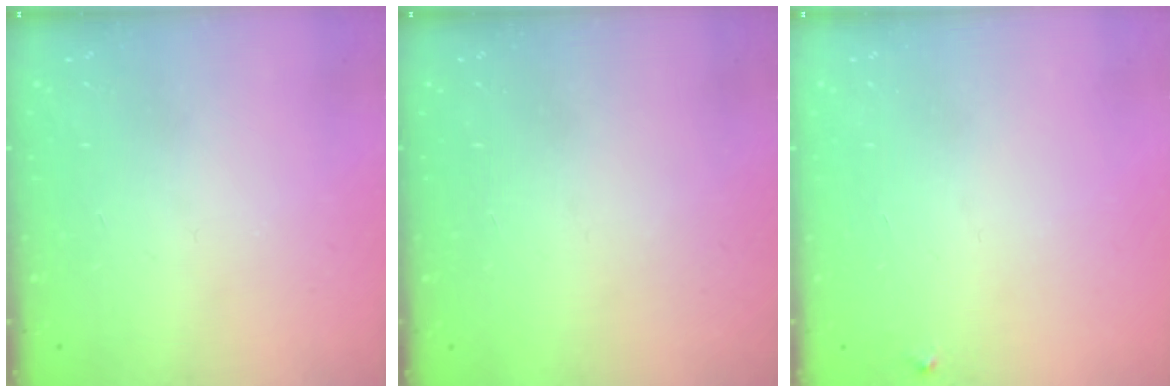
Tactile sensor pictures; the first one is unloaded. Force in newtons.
{"total": 1.5, "press": 1.5, "slide": 0.1}
{"total": 2.3, "press": 2.3, "slide": 0.2}